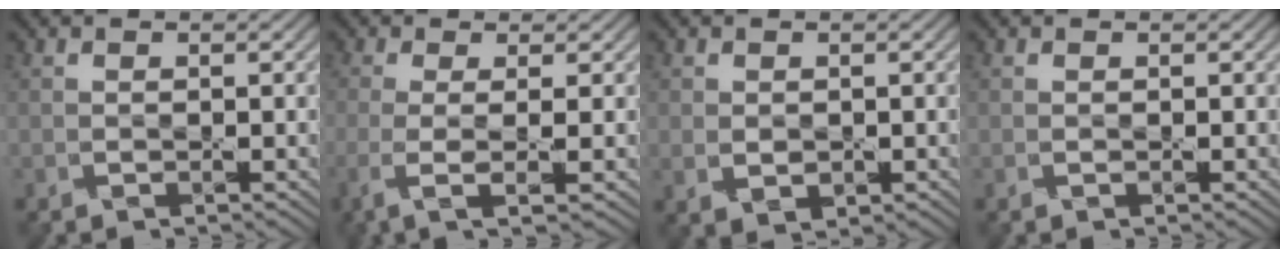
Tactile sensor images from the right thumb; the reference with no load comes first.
{"total": 5.0, "force": [-1.0, 1.2, 4.7], "torque": [-0.095, -0.009, -0.024]}
{"total": 2.0, "force": [0.0, 1.5, 1.3], "torque": [-0.032, -0.009, 0.004]}
{"total": 0.0}